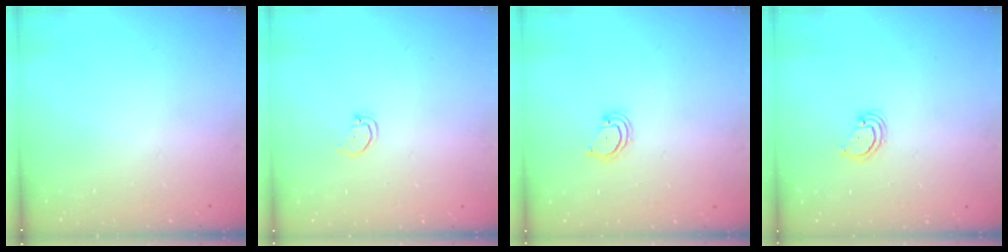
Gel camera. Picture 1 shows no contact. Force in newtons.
{"total": 1.8, "press": 1.8, "slide": 0.1}
{"total": 2.5, "press": 2.5, "slide": 0.3}
{"total": 2.6, "press": 2.6, "slide": 0.2}